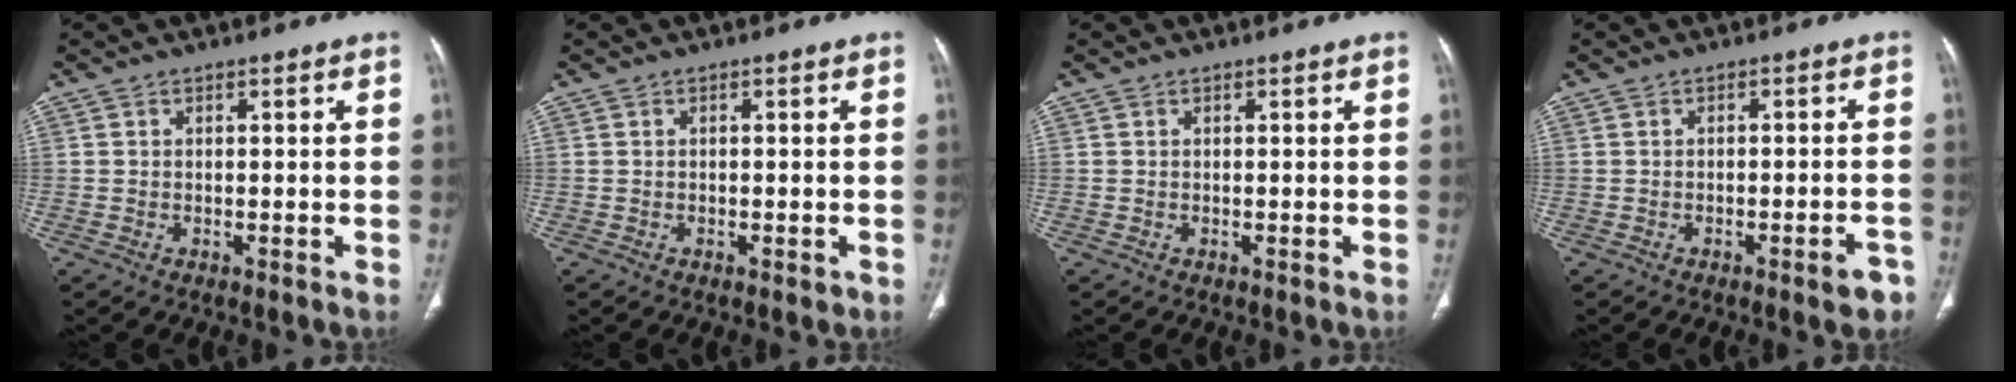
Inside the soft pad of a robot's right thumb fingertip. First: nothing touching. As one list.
[{"total": 0.7, "force": [-0.2, 0.4, 0.5], "torque": [-0.008, -0.001, -0.001]}, {"total": 0.0}, {"total": 3.9, "force": [-2.4, 1.0, 2.9], "torque": [-0.027, 0.012, -0.028]}]